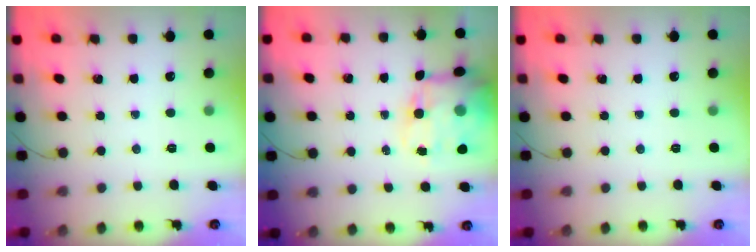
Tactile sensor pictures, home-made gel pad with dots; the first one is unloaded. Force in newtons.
{"total": 14.3, "press": 13.9, "slide": 3.5}
{"total": 0.0}